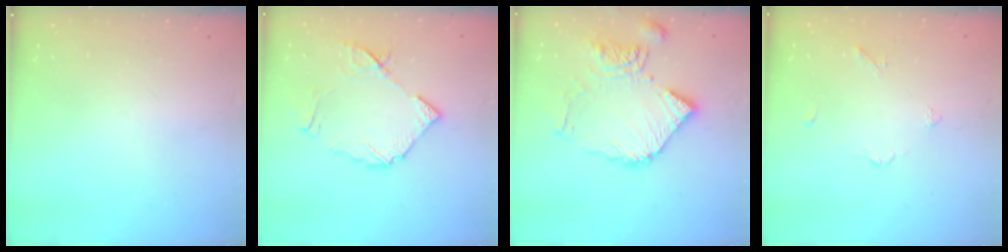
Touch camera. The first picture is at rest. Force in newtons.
{"total": 11.1, "press": 11.0, "slide": 1.3}
{"total": 14.0, "press": 13.9, "slide": 1.6}
{"total": 2.7, "press": 2.7, "slide": 0.5}